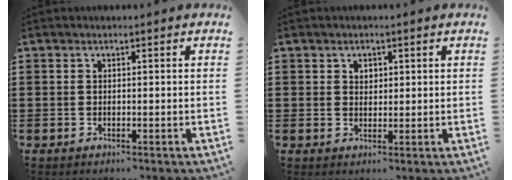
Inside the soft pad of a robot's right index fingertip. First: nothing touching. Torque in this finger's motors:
{"motor_torque": [0.01, -0.01, 0.00, 0.00]}